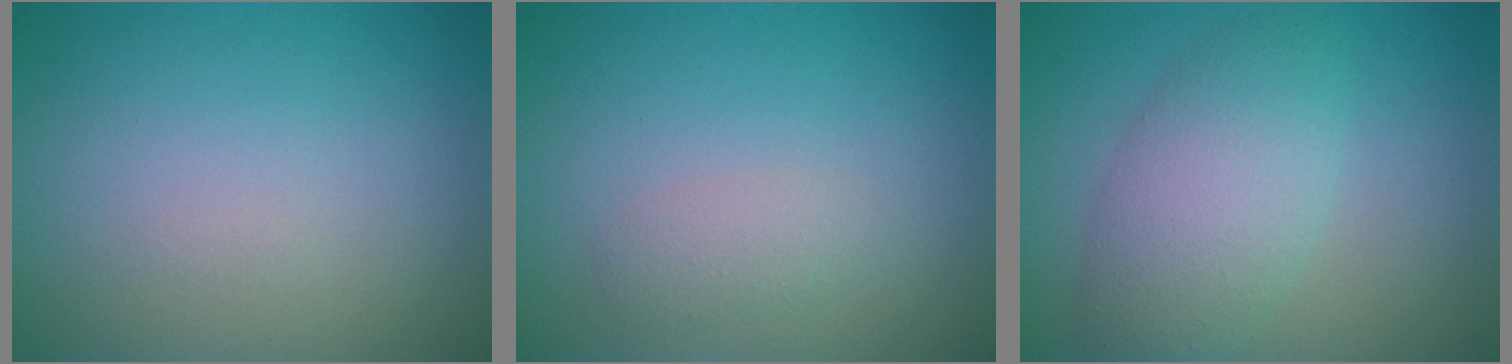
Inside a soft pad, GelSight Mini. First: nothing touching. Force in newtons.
{"total": 1.5, "press": 1.5, "slide": 0.1}
{"total": 5.4, "press": 5.4, "slide": 0.2}